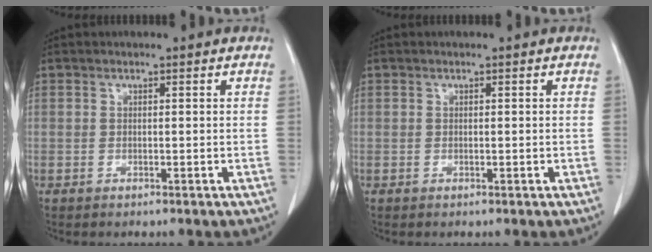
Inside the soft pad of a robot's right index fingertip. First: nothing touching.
{"total": 0.0}